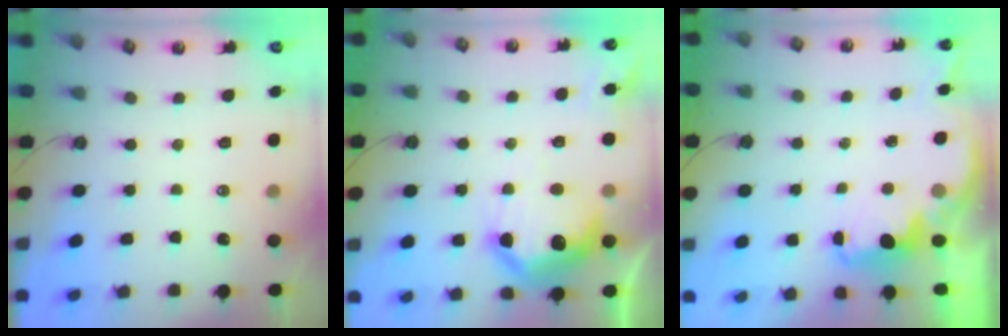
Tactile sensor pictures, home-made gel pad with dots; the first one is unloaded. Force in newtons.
{"total": 20.2, "press": 20.1, "slide": 1.5}
{"total": 2.2, "press": 2.0, "slide": 0.8}